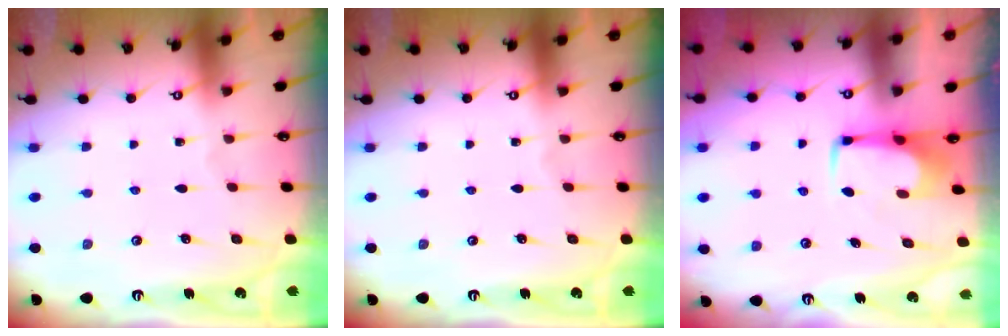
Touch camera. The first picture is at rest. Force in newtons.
{"total": 0.0}
{"total": 1.8, "press": 1.7, "slide": 0.6}